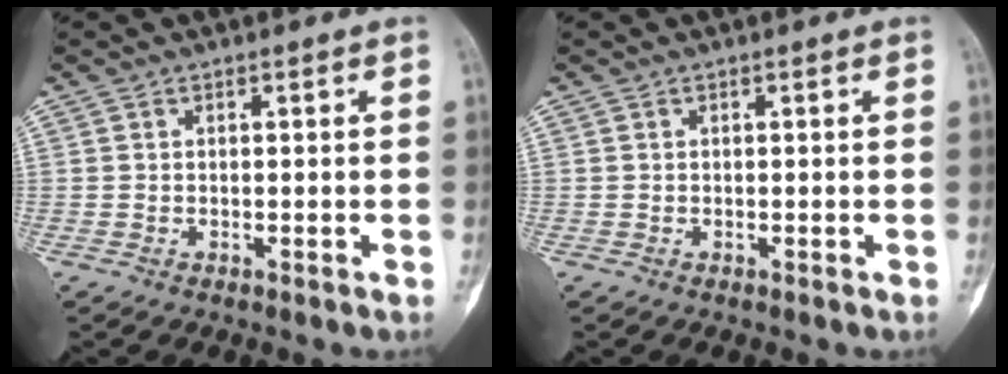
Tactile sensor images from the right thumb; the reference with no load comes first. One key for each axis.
{"total": 0.0}